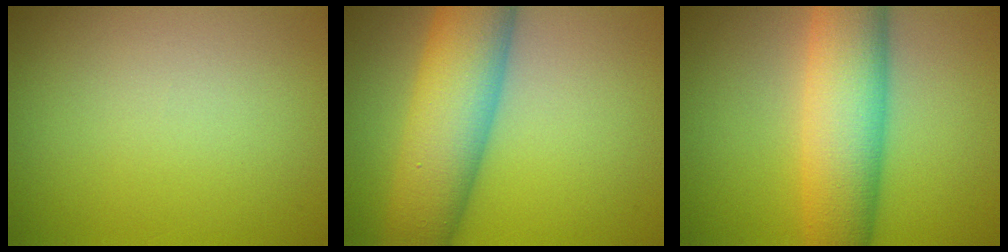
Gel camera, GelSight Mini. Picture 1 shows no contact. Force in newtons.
{"total": 9.9, "press": 9.8, "slide": 0.4}
{"total": 8.8, "press": 8.8, "slide": 0.2}